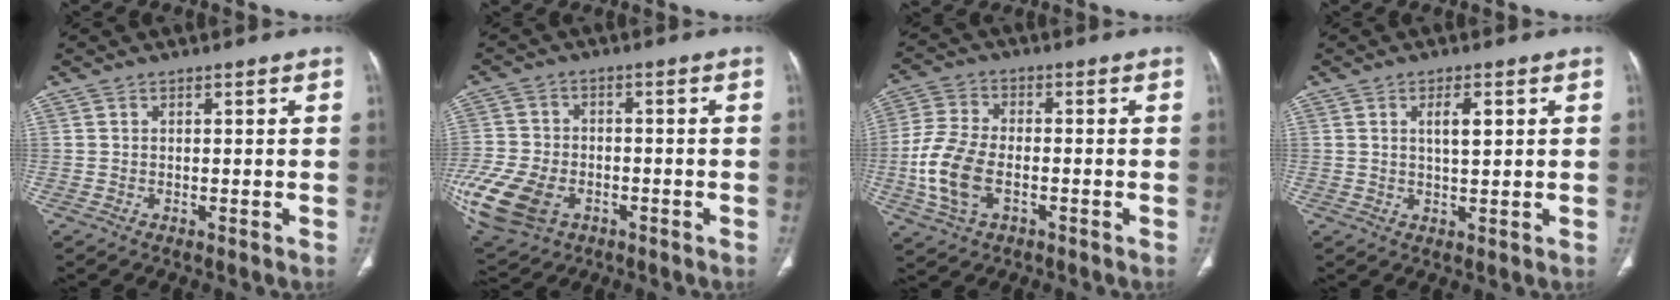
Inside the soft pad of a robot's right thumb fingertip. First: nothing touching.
{"total": 17.6, "force": [-6.7, 12.0, 11.0], "torque": [-0.267, -0.002, -0.113]}
{"total": 11.3, "force": [-2.8, 6.6, 8.7], "torque": [-0.194, 0.011, -0.055]}
{"total": 3.9, "force": [1.3, 1.3, 3.5], "torque": [-0.059, -0.006, 0.023]}